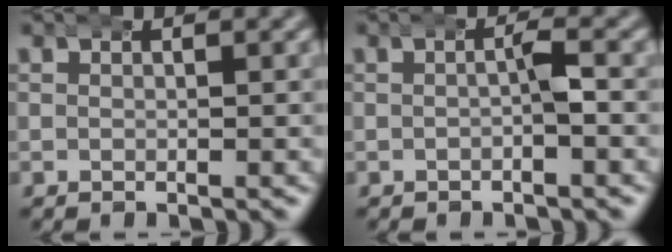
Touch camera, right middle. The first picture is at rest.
{"total": 1.8, "force": [0.3, 0.5, 1.7], "torque": [-0.020, 0.009, -0.001]}